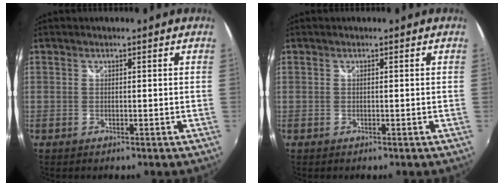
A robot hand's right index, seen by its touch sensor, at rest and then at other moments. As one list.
[{"total": 0.0}]